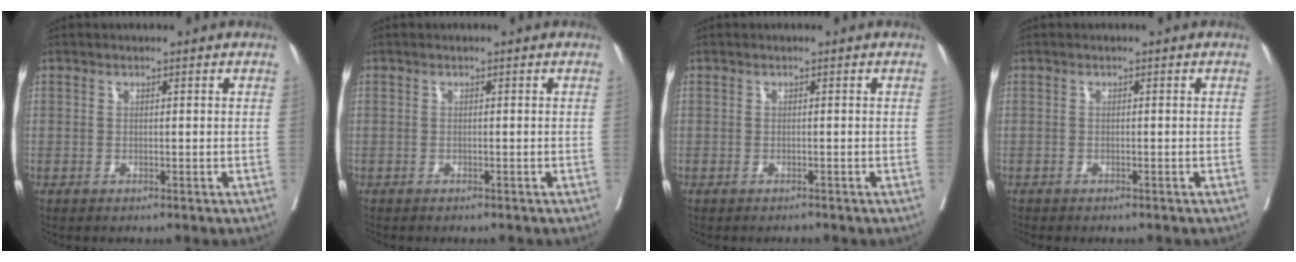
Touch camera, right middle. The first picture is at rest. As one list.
[{"total": 1.3, "force": [-1.1, 0.3, 0.5], "torque": [-0.010, -0.002, -0.015]}, {"total": 0.7, "force": [-0.6, 0.3, 0.3], "torque": [-0.007, -0.002, -0.009]}, {"total": 2.1, "force": [-1.9, 0.3, 0.8], "torque": [-0.013, -0.003, -0.024]}]